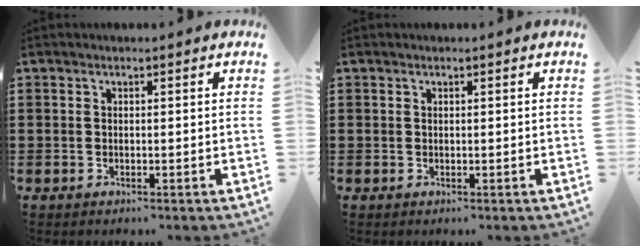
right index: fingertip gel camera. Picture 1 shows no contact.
{"total": 0.0}